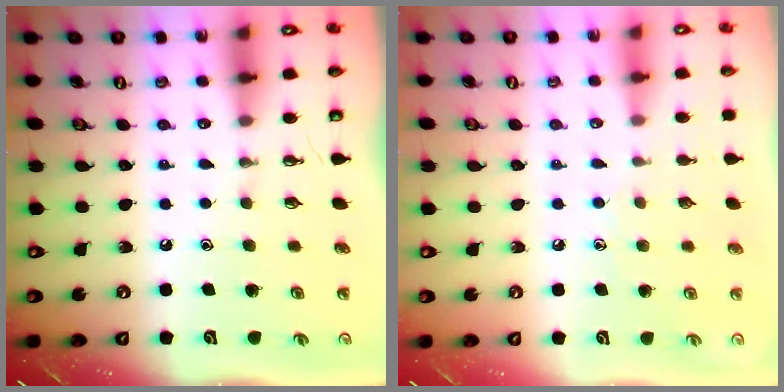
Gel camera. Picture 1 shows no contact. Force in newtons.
{"total": 5.6, "press": 5.5, "slide": 0.7}